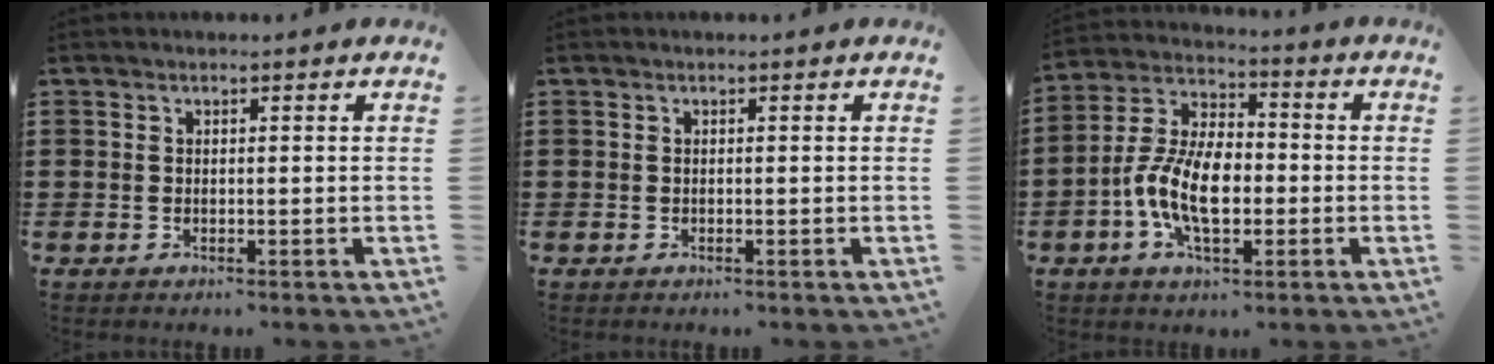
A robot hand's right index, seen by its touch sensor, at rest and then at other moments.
{"total": 0.0}
{"total": 10.1, "force": [-2.3, 5.5, 8.2], "torque": [-0.191, -0.001, -0.049]}